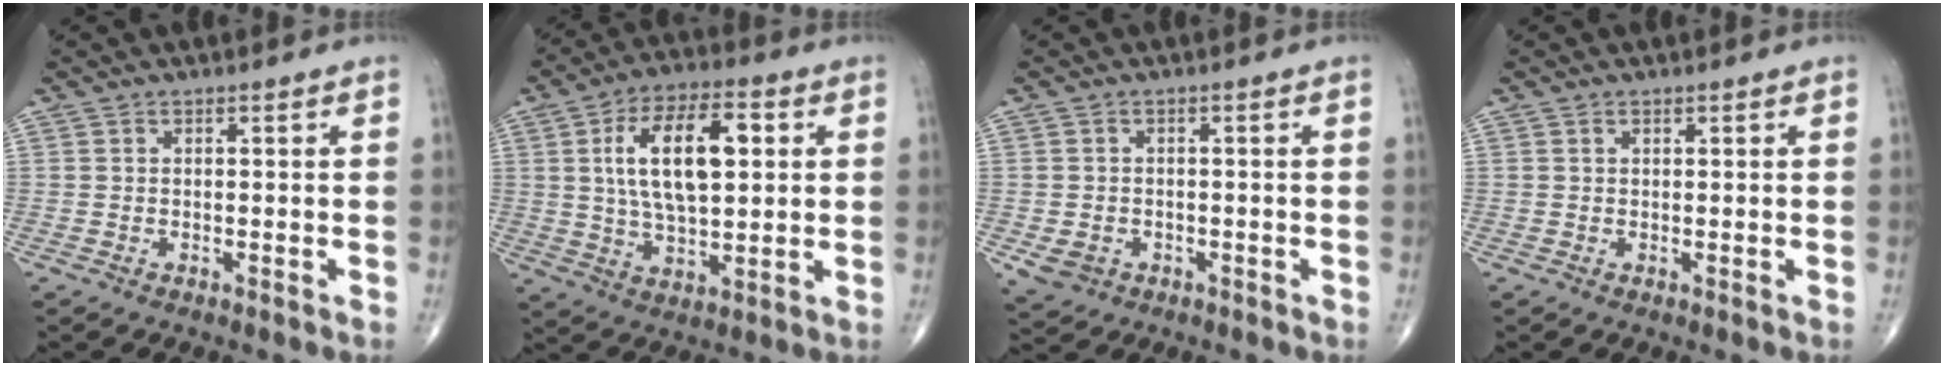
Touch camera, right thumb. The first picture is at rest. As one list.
[{"total": 16.2, "force": [3.4, 7.6, 13.9], "torque": [-0.229, 0.004, 0.059]}, {"total": 3.8, "force": [-1.3, 3.2, 1.5], "torque": [-0.023, 0.003, -0.013]}, {"total": 0.5, "force": [0.3, 0.3, 0.2], "torque": [-0.003, -0.001, 0.005]}]